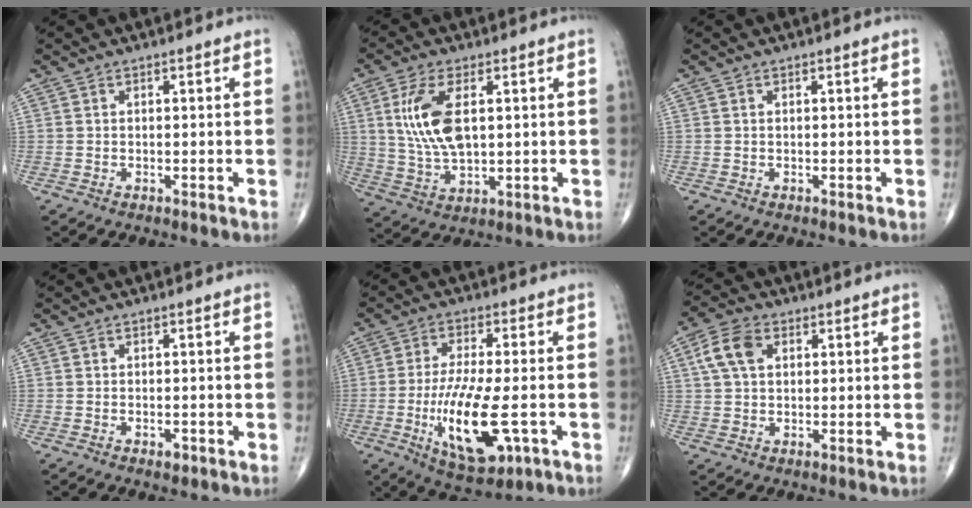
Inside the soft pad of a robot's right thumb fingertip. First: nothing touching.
{"total": 11.1, "force": [2.5, 5.3, 9.5], "torque": [-0.195, -0.009, 0.054]}
{"total": 0.0}
{"total": 1.3, "force": [-0.7, 0.7, 0.9], "torque": [-0.009, 0.001, -0.009]}
{"total": 14.7, "force": [-3.9, 4.9, 13.2], "torque": [-0.241, -0.008, -0.056]}
{"total": 7.0, "force": [2.1, 4.5, 4.9], "torque": [-0.095, 0.010, 0.038]}